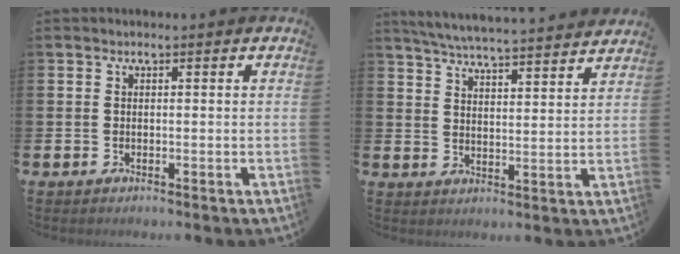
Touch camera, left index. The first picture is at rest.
{"total": 5.8, "force": [5.7, -0.1, 1.1], "torque": [-0.039, -0.044, 0.099]}